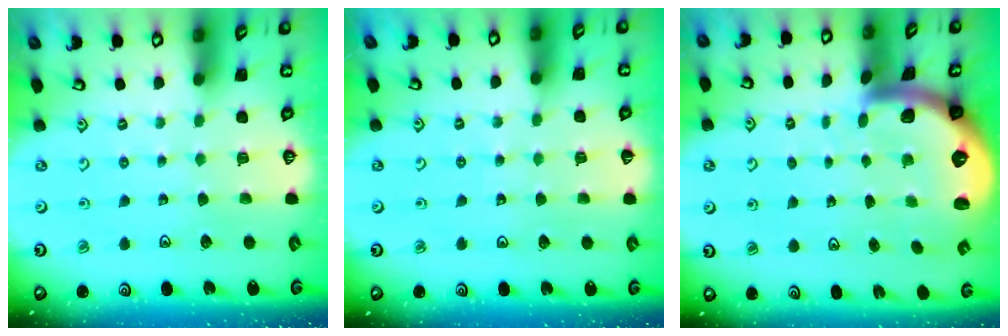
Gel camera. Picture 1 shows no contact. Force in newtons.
{"total": 2.9, "press": 2.9, "slide": 0.3}
{"total": 2.8, "press": 2.7, "slide": 0.6}